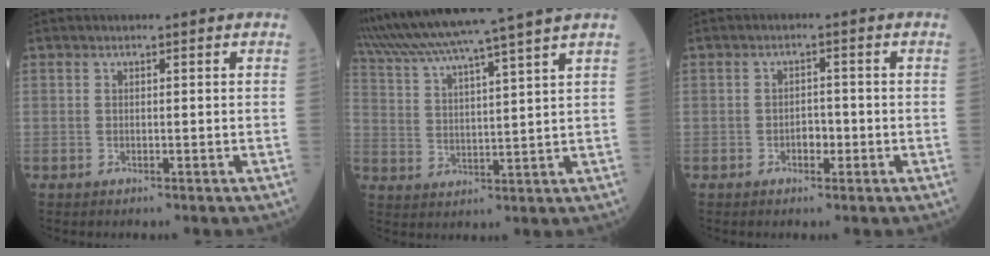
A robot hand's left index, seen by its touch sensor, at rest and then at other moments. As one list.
[{"total": 17.8, "force": [15.3, -2.6, 8.7], "torque": [-0.165, -0.010, 0.243]}, {"total": 2.2, "force": [-1.0, 1.3, 1.6], "torque": [-0.022, 0.006, -0.015]}]